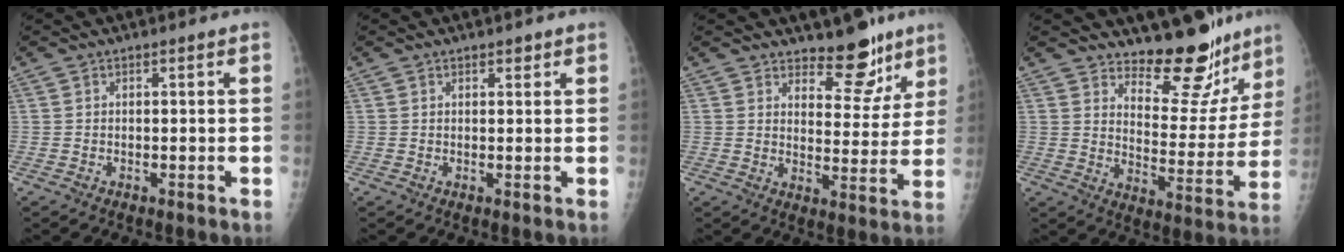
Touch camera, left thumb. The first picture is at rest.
{"total": 1.3, "force": [1.0, 0.7, 0.6], "torque": [0.000, -0.004, 0.011]}
{"total": 9.3, "force": [7.3, 4.3, 3.9], "torque": [-0.014, -0.053, 0.110]}
{"total": 14.9, "force": [13.0, 5.3, 4.7], "torque": [-0.010, -0.119, 0.180]}